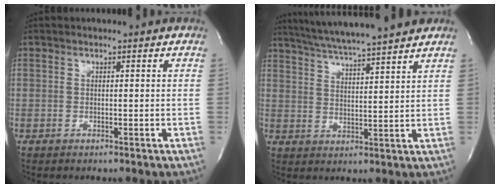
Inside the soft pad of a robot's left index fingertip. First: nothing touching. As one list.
[{"total": 14.3, "force": [12.5, -0.1, 6.8], "torque": [-0.122, 0.018, 0.188]}]